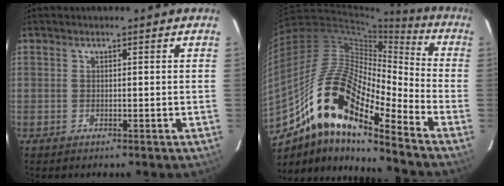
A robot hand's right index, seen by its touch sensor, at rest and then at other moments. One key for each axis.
{"total": 18.9, "fx": -10.7, "fy": 5.1, "fz": 14.7, "tx": -0.282, "ty": 0.030, "tz": -0.183}